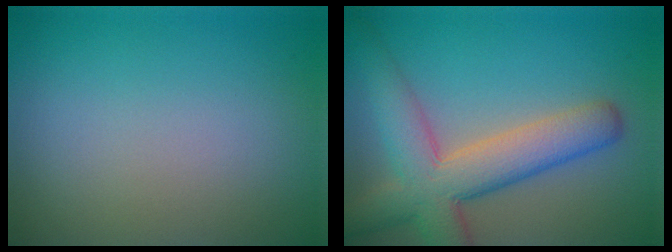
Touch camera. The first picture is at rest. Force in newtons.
{"total": 7.8, "press": 7.8, "slide": 0.4}